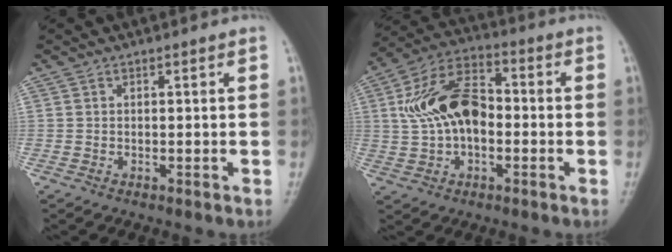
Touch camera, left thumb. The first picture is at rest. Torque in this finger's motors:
{"motor_torque": [-0.66, 1.73, 0.32, 0.07, 0.23]}